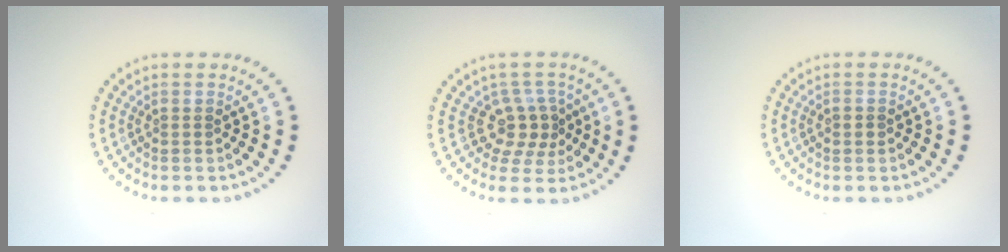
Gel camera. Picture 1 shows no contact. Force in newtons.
{"total": 3.0, "press": 2.3, "slide": 1.9}
{"total": 1.0, "press": 1.0, "slide": 0.2}